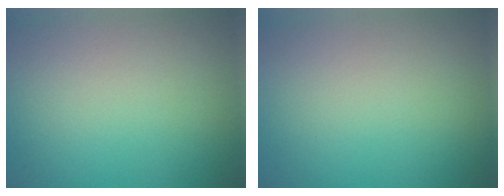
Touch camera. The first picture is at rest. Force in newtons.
{"total": 0.0}